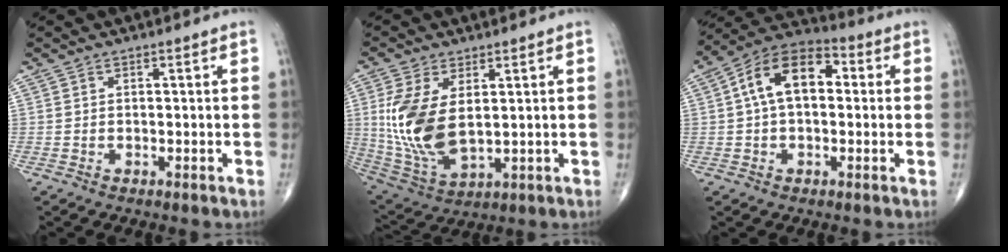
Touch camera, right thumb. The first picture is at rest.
{"total": 13.9, "force": [2.0, 7.4, 11.5], "torque": [-0.241, -0.014, 0.056]}
{"total": 12.6, "force": [1.8, 7.5, 9.9], "torque": [-0.159, 0.038, 0.016]}